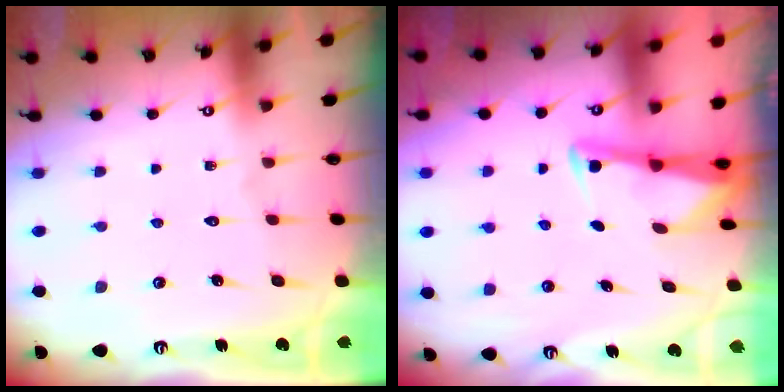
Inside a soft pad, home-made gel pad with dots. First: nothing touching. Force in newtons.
{"total": 3.3, "press": 3.3, "slide": 0.3}